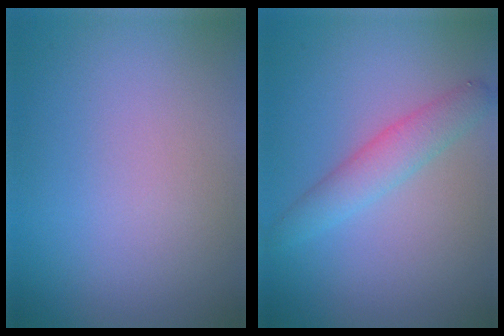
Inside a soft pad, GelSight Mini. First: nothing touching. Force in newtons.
{"total": 2.8, "press": 2.8, "slide": 0.1}